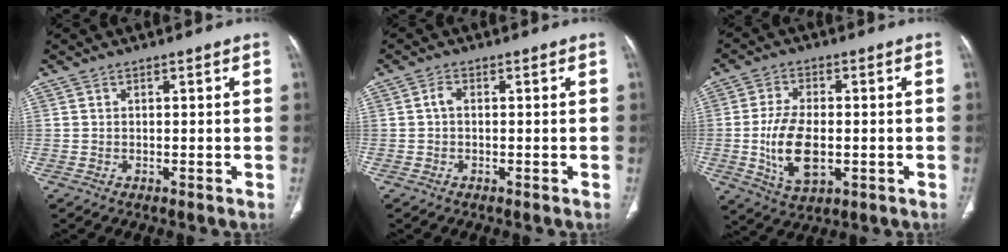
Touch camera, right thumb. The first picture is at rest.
{"total": 1.3, "force": [0.0, 0.8, 1.0], "torque": [-0.017, 0.003, -0.004]}
{"total": 10.2, "force": [-1.4, 5.5, 8.5], "torque": [-0.156, -0.004, -0.019]}